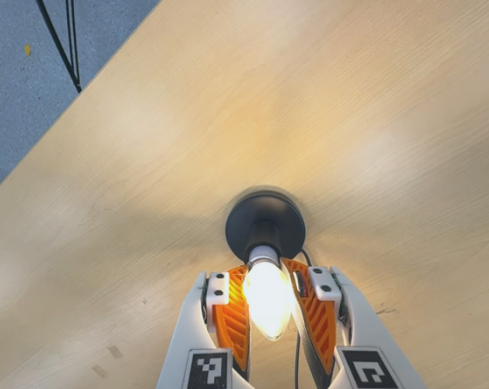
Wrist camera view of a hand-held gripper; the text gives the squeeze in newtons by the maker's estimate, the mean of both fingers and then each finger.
{"total": 23.1, "left": 25.3, "right": 20.8}